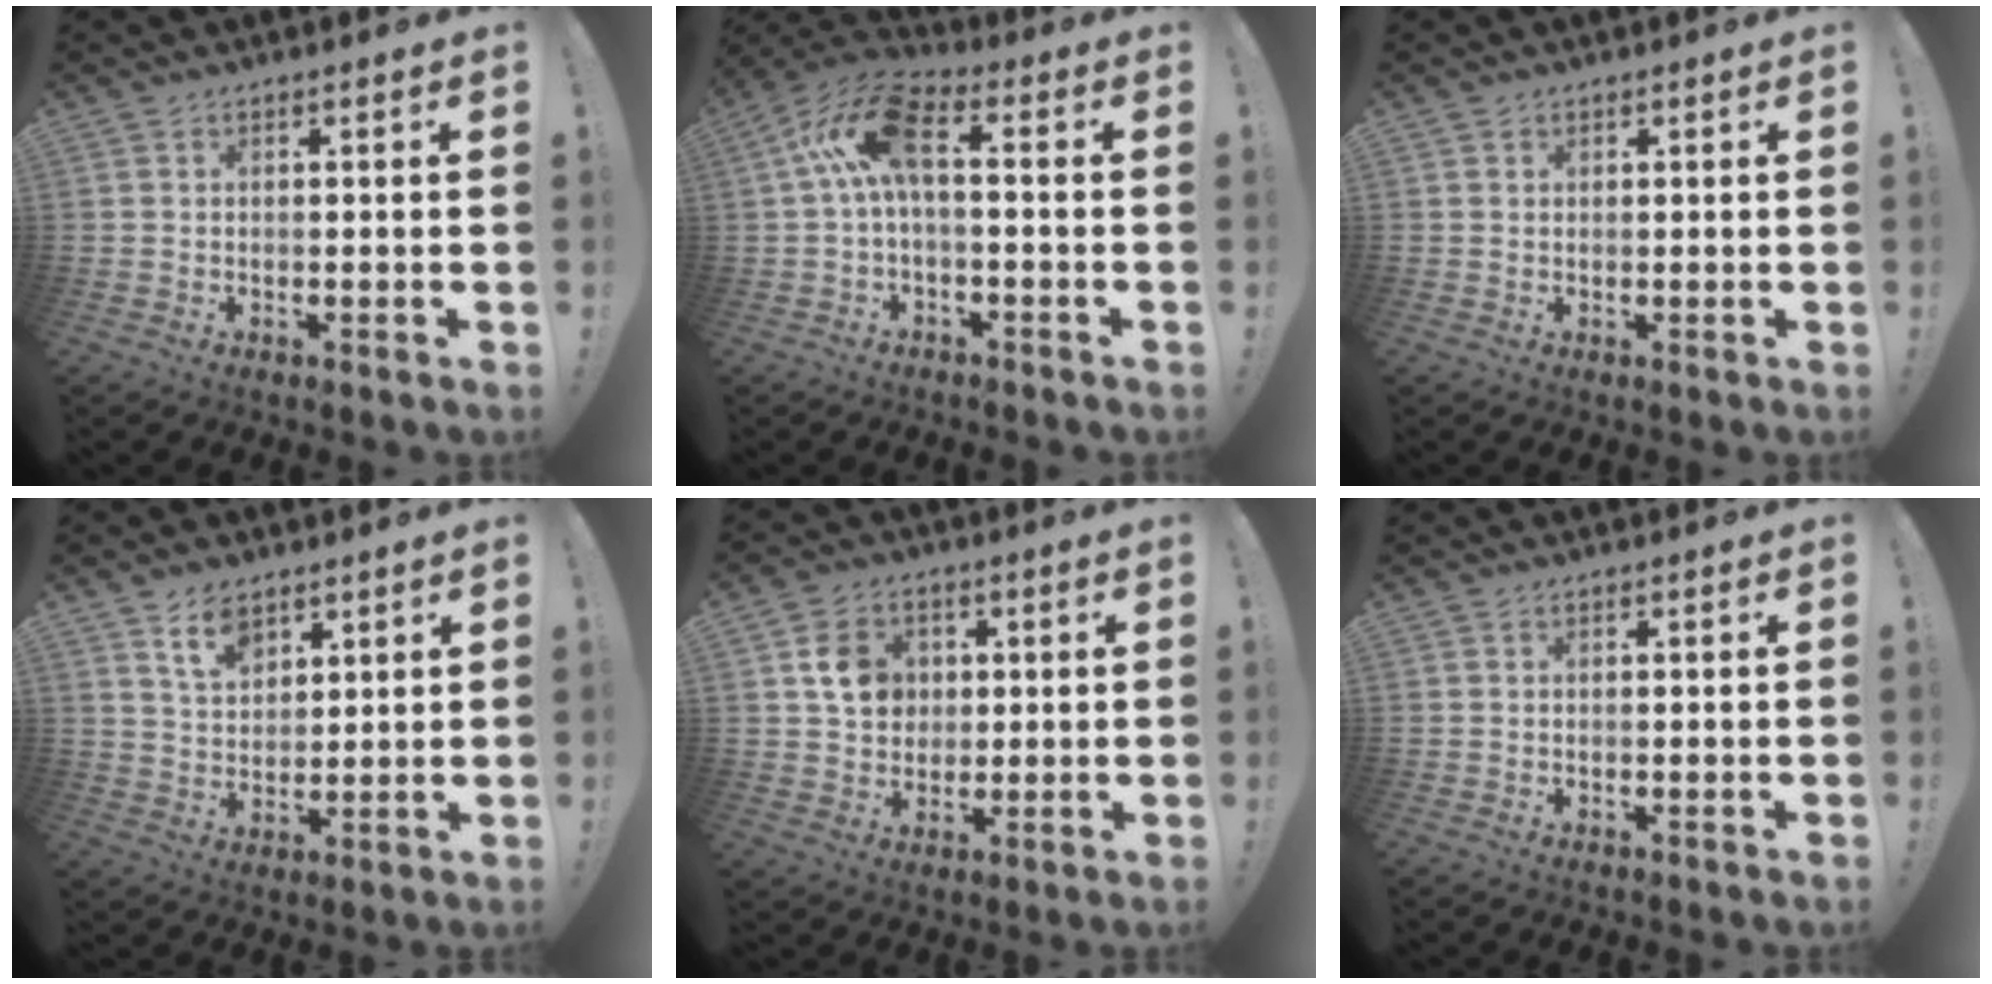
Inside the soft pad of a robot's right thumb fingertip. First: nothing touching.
{"total": 11.9, "force": [1.1, 5.2, 10.6], "torque": [-0.209, 0.011, 0.020]}
{"total": 0.7, "force": [0.5, 0.3, 0.1], "torque": [0.006, -0.003, 0.010]}
{"total": 8.5, "force": [5.9, 4.9, 3.7], "torque": [-0.057, -0.032, 0.110]}
{"total": 9.2, "force": [2.5, 8.1, 3.7], "torque": [-0.038, -0.003, 0.051]}
{"total": 0.0}